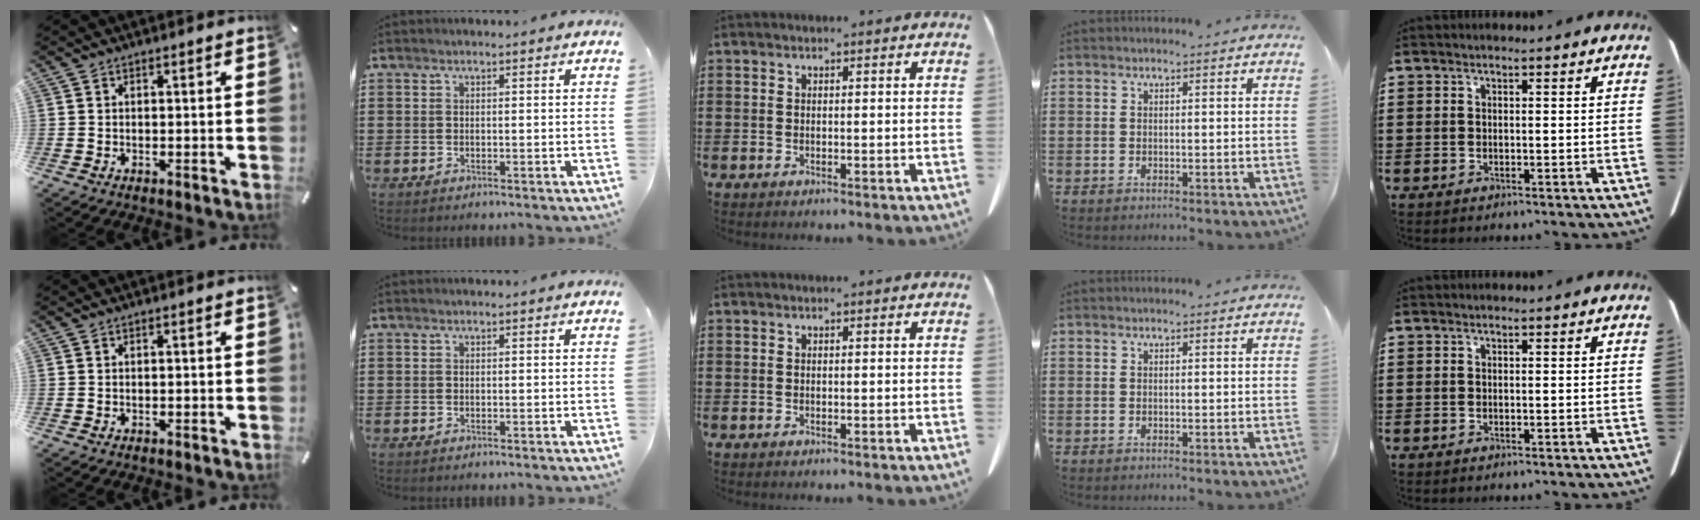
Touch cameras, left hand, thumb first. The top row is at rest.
{}